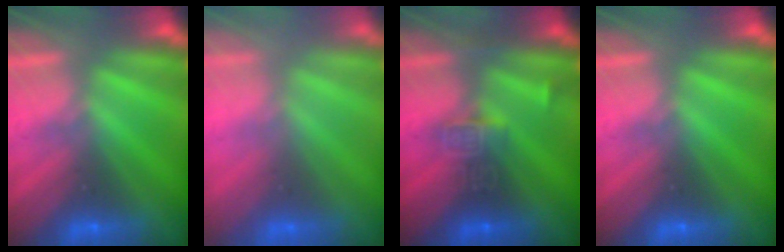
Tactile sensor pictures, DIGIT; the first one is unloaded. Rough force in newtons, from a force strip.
{"total": 2.9}
{"total": 2.9}
{"total": 0.0}